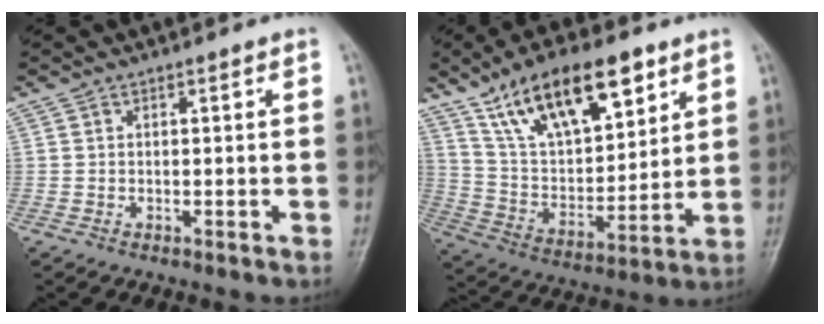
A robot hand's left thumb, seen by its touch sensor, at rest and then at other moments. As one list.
[{"total": 20.1, "force": [11.8, 8.8, 13.6], "torque": [-0.190, -0.040, 0.218]}]